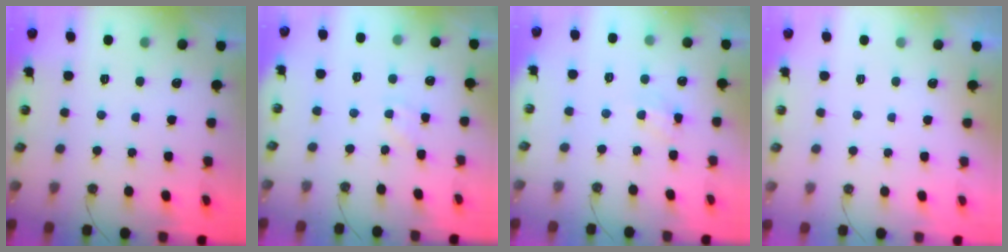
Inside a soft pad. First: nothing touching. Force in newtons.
{"total": 2.3, "press": 2.2, "slide": 0.4}
{"total": 5.9, "press": 5.9, "slide": 0.4}
{"total": 0.0}